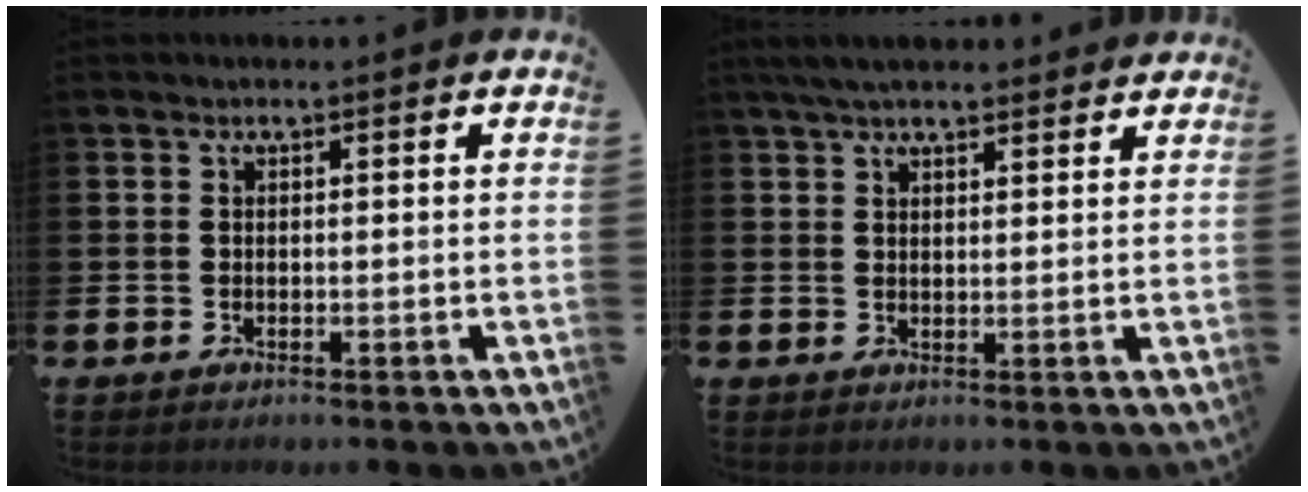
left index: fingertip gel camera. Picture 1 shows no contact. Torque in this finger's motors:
{"motor_torque": [0.80, -1.34, 0.71, 0.19]}